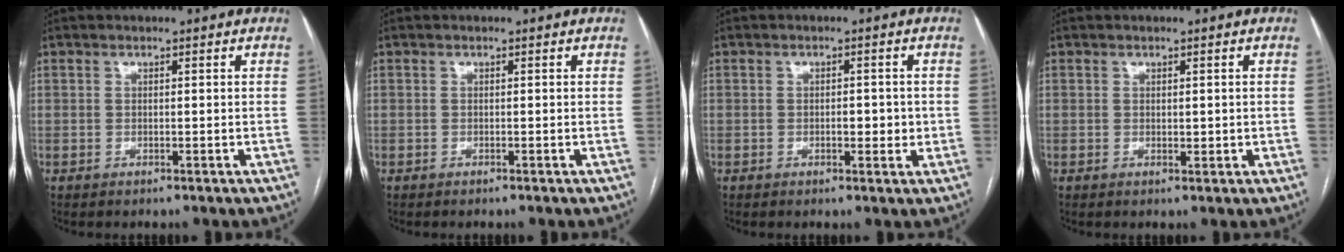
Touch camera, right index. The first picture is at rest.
{"total": 0.0}
{"total": 2.6, "force": [-0.3, 1.3, 2.3], "torque": [-0.033, 0.002, -0.002]}
{"total": 1.2, "force": [0.1, 0.7, 0.9], "torque": [-0.013, -0.004, 0.005]}